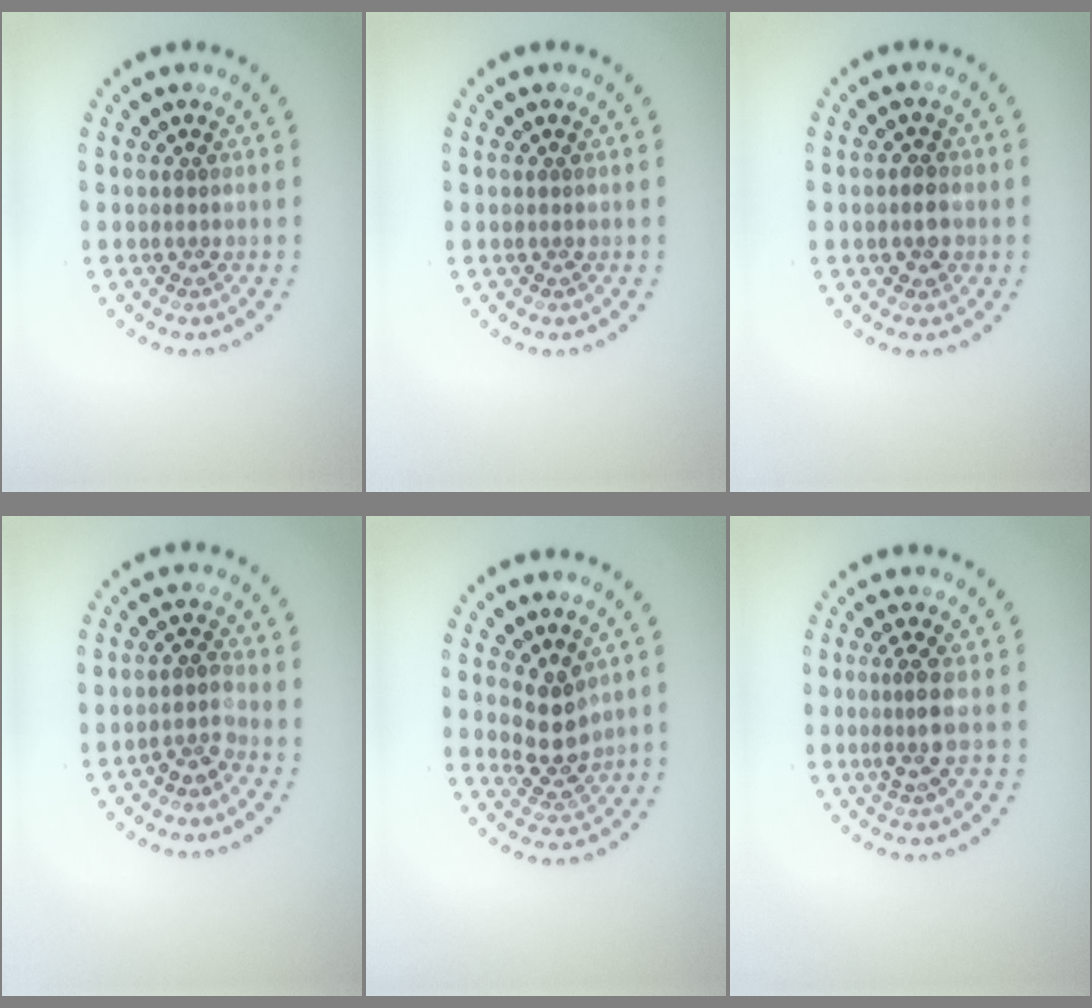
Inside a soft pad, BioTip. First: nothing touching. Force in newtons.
{"total": 0.0}
{"total": 1.8, "press": 1.8, "slide": 0.4}
{"total": 1.9, "press": 1.5, "slide": 1.2}
{"total": 3.2, "press": 2.9, "slide": 1.4}
{"total": 2.5, "press": 1.8, "slide": 1.7}